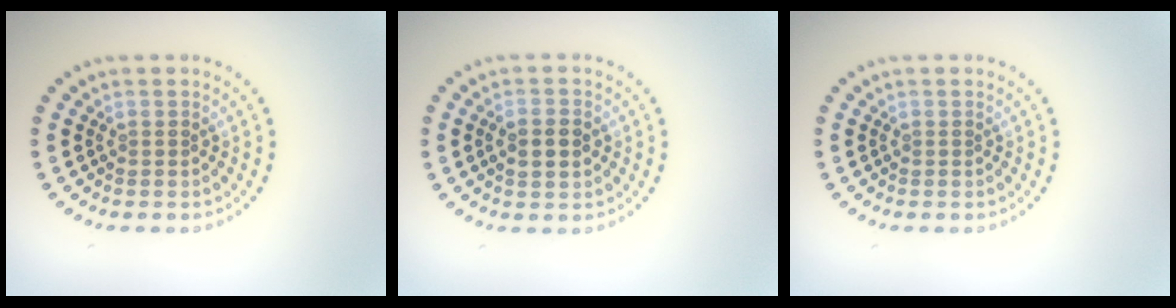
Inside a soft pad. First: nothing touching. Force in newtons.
{"total": 2.4, "press": 2.4, "slide": 0.2}
{"total": 0.0}